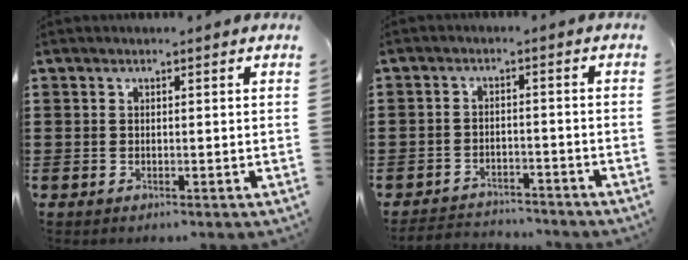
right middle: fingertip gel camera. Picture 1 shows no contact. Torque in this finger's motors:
{"motor_torque": [-0.10, -0.12, -0.71, -0.09]}